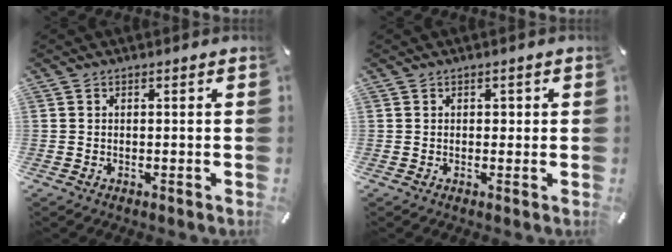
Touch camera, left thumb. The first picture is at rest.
{"total": 0.9, "force": [0.1, 0.9, 0.3], "torque": [0.002, 0.001, -0.001]}